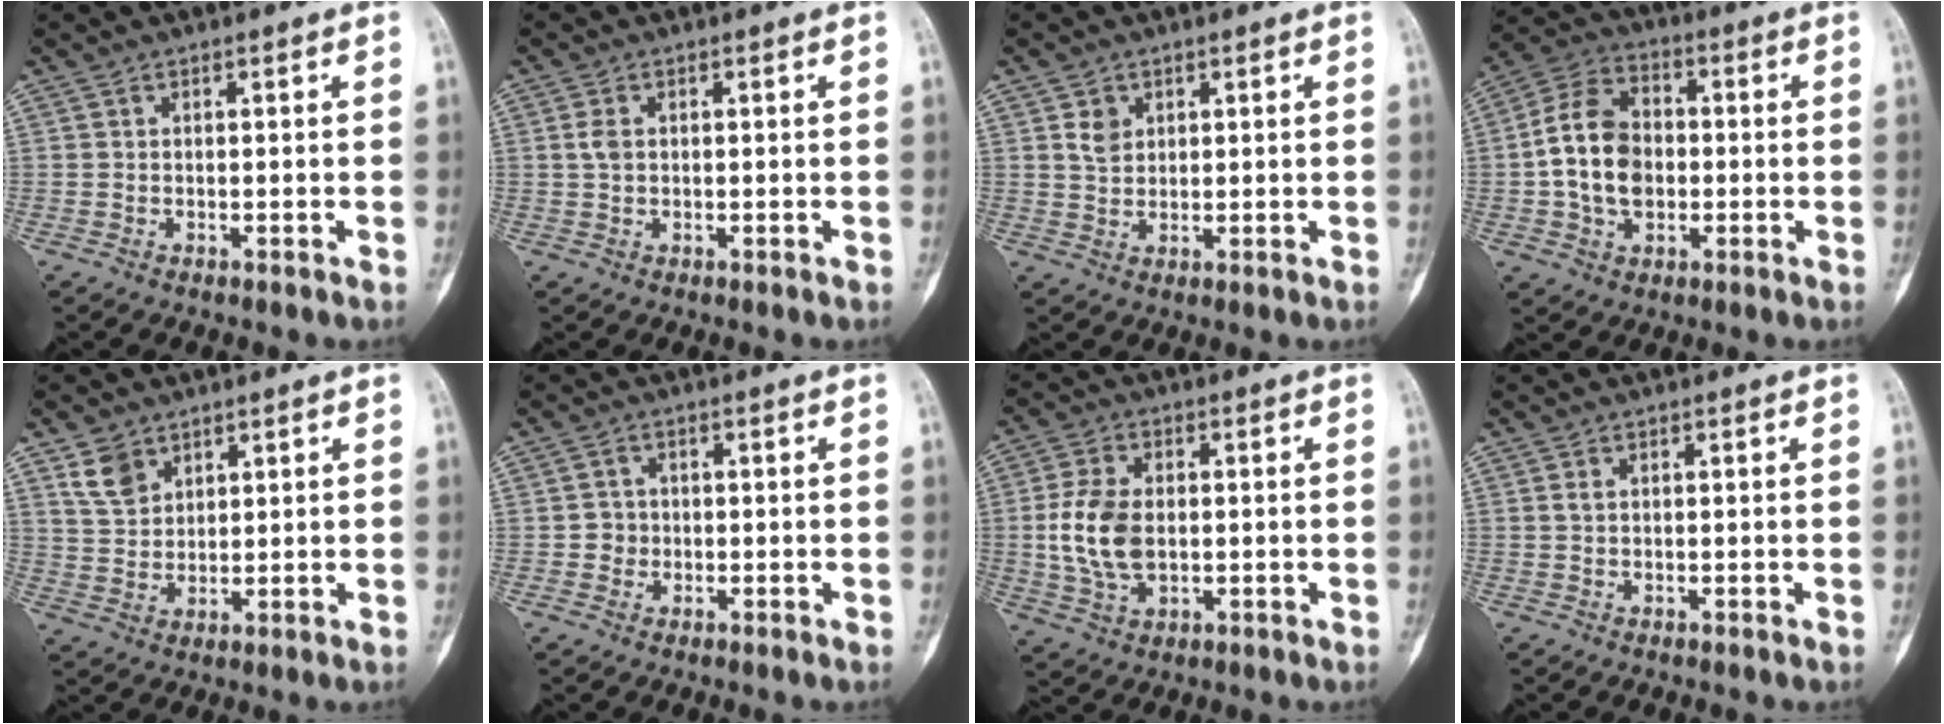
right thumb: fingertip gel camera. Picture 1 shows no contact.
{"total": 2.1, "force": [0.3, 1.4, 1.5], "torque": [-0.035, 0.002, 0.007]}
{"total": 3.5, "force": [1.5, 2.7, 1.6], "torque": [-0.014, -0.010, 0.031]}
{"total": 12.6, "force": [-0.8, 9.1, 8.8], "torque": [-0.142, 0.024, -0.023]}
{"total": 5.7, "force": [3.5, 3.9, 2.2], "torque": [-0.025, -0.018, 0.076]}
{"total": 2.3, "force": [-0.3, 2.3, 0.5], "torque": [0.011, 0.008, -0.009]}
{"total": 10.4, "force": [-0.1, 6.7, 7.9], "torque": [-0.155, 0.002, 0.002]}
{"total": 0.7, "force": [0.2, 0.4, 0.5], "torque": [-0.014, 0.004, 0.004]}